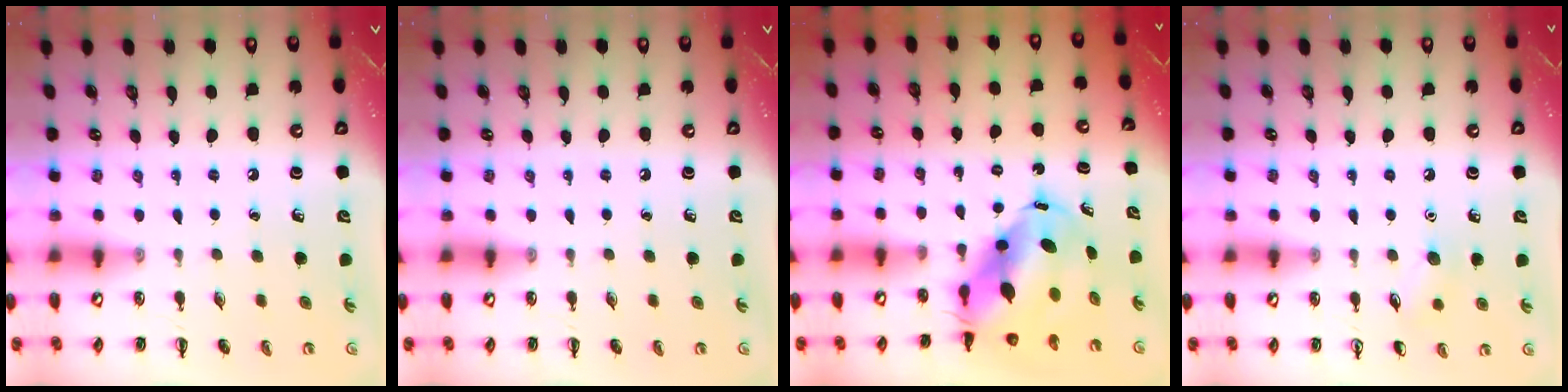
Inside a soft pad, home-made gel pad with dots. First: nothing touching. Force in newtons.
{"total": 0.0}
{"total": 8.9, "press": 8.5, "slide": 2.5}
{"total": 5.9, "press": 5.6, "slide": 1.9}